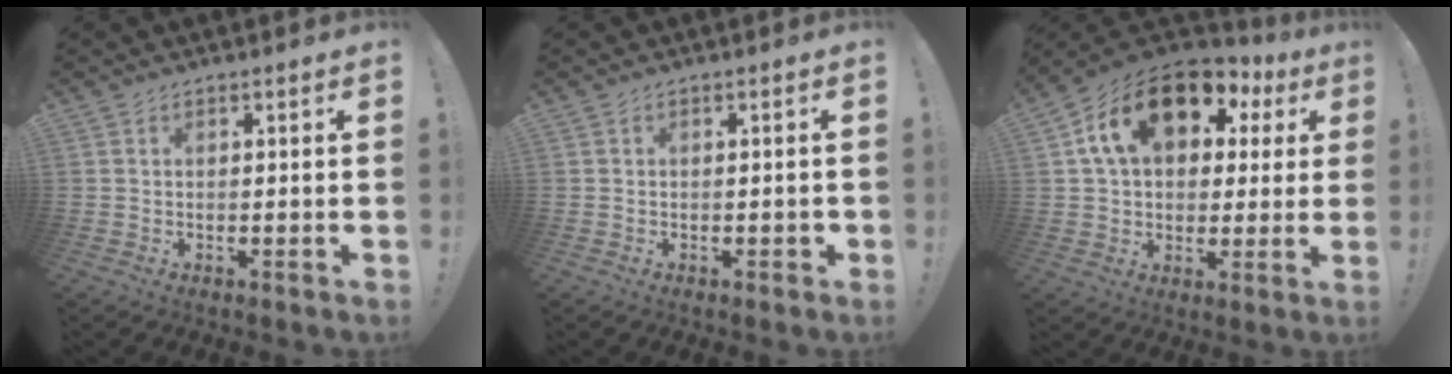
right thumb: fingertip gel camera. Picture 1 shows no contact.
{"total": 1.2, "force": [-0.6, 0.6, 0.9], "torque": [-0.019, 0.006, -0.008]}
{"total": 19.0, "force": [8.3, 11.7, 12.4], "torque": [-0.195, -0.025, 0.146]}